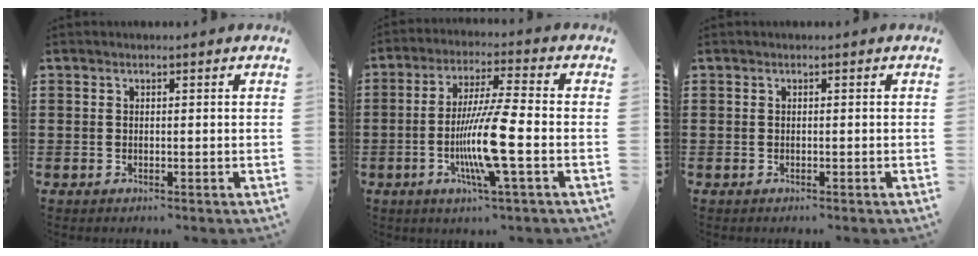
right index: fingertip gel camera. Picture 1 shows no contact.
{"total": 10.6, "force": [-2.9, 0.4, 10.2], "torque": [-0.205, -0.018, -0.061]}
{"total": 0.0}